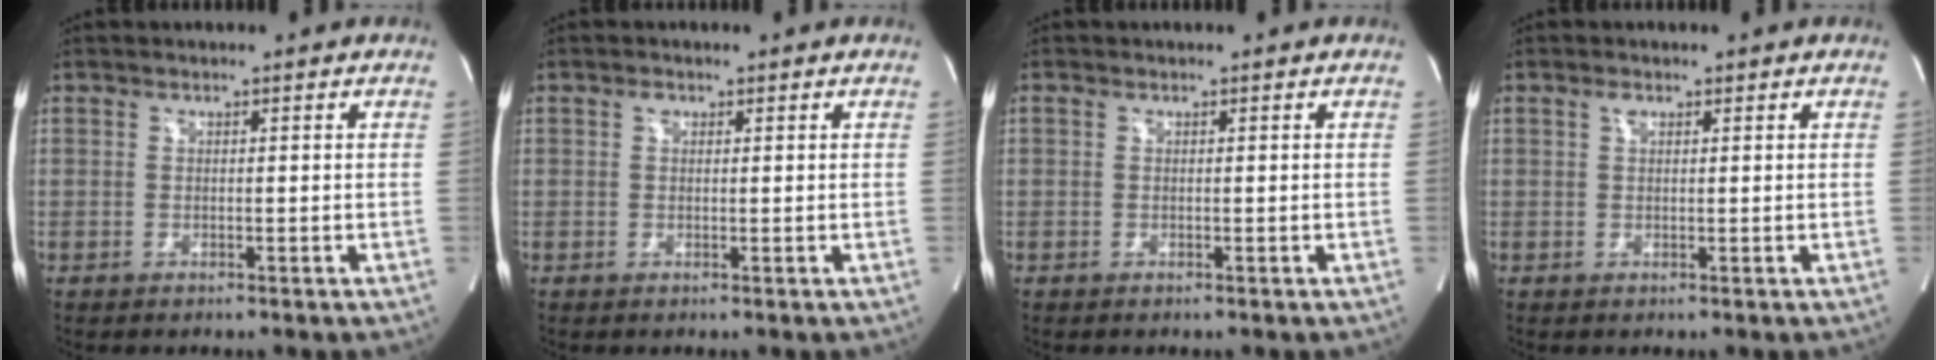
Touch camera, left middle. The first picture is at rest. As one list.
[{"total": 0.8, "force": [0.4, 0.6, 0.4], "torque": [-0.007, 0.003, 0.006]}, {"total": 2.0, "force": [-0.8, -1.0, -1.6], "torque": [0.041, -0.008, -0.015]}, {"total": 1.0, "force": [0.6, 0.5, 0.7], "torque": [-0.017, 0.006, 0.010]}]